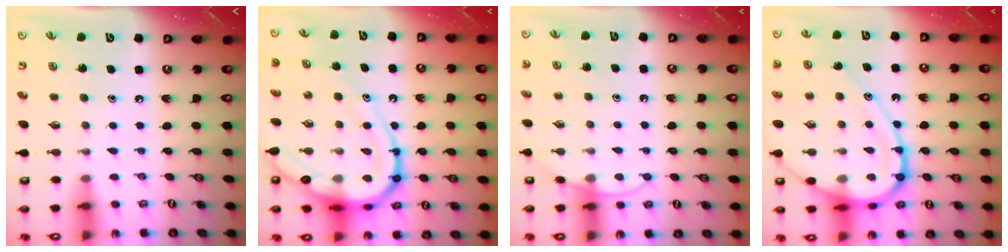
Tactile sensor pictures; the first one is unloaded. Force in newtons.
{"total": 19.1, "press": 19.0, "slide": 1.9}
{"total": 6.2, "press": 6.1, "slide": 0.7}
{"total": 17.7, "press": 17.6, "slide": 1.8}